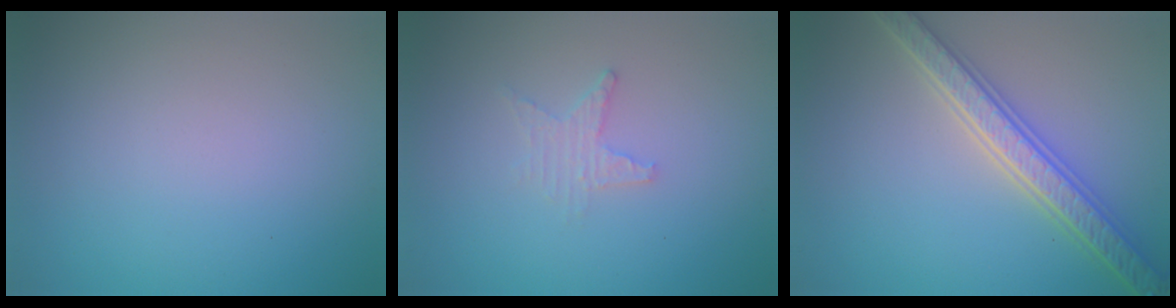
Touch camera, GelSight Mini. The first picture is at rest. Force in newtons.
{"total": 1.5, "press": 1.4, "slide": 0.3}
{"total": 5.5, "press": 5.4, "slide": 1.1}